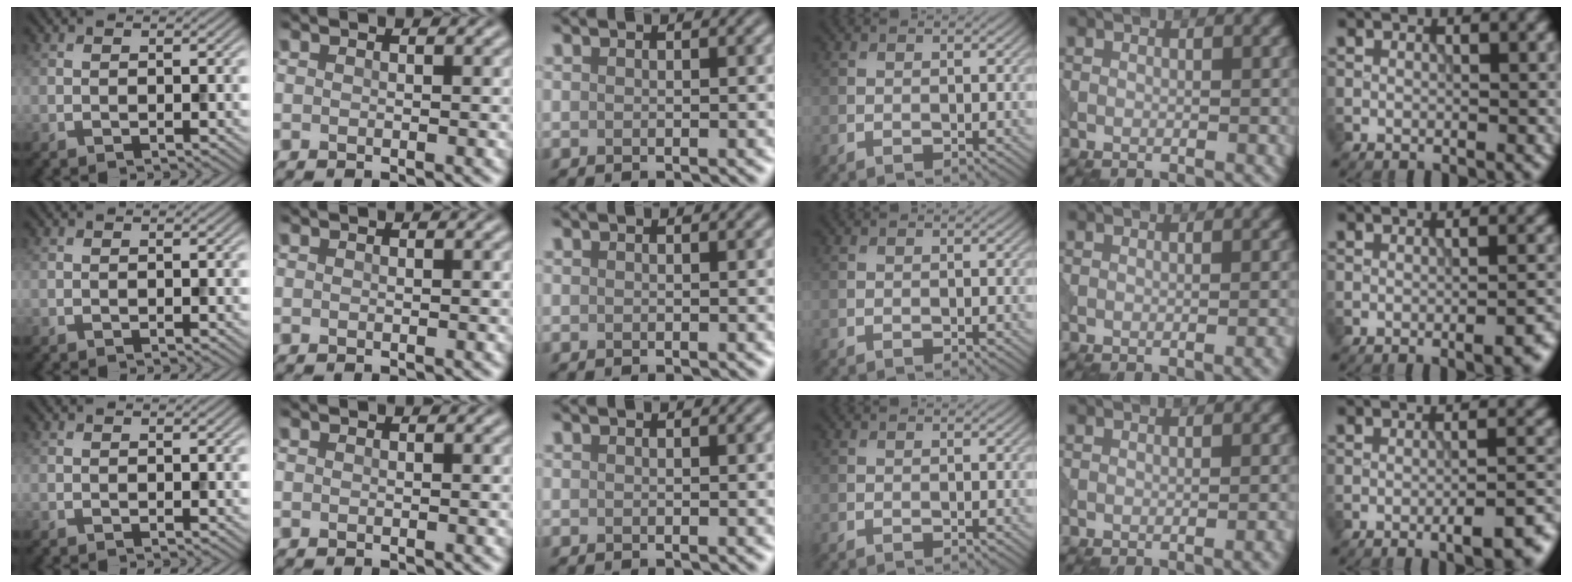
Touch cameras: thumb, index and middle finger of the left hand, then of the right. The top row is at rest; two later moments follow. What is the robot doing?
{"motion": "pour", "object": "beaker"}